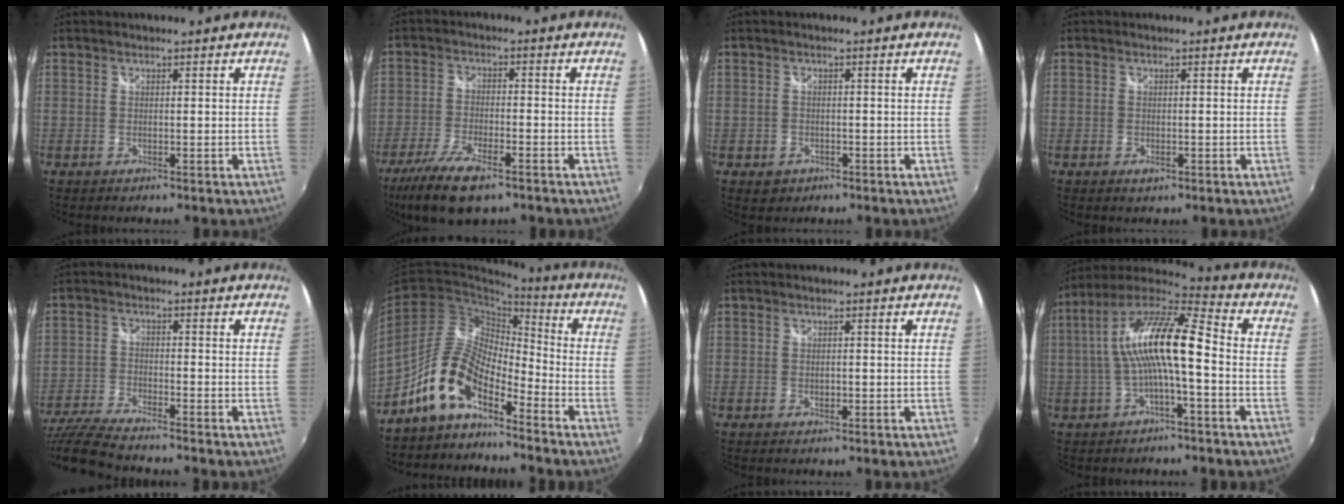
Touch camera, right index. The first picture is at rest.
{"total": 12.2, "force": [-8.1, 3.9, 8.3], "torque": [-0.189, -0.035, -0.152]}
{"total": 2.6, "force": [-1.2, 2.1, 0.9], "torque": [-0.024, 0.001, -0.013]}
{"total": 1.4, "force": [-0.6, 0.9, 0.8], "torque": [-0.013, -0.004, -0.011]}
{"total": 10.3, "force": [-9.1, 0.9, 4.7], "torque": [-0.120, -0.022, -0.176]}
{"total": 10.8, "force": [-7.7, 3.9, 6.4], "torque": [-0.135, 0.026, -0.155]}
{"total": 1.1, "force": [-0.2, 0.8, 0.8], "torque": [-0.014, 0.000, -0.004]}
{"total": 14.4, "force": [-0.6, 2.8, 14.1], "torque": [-0.260, 0.018, -0.015]}